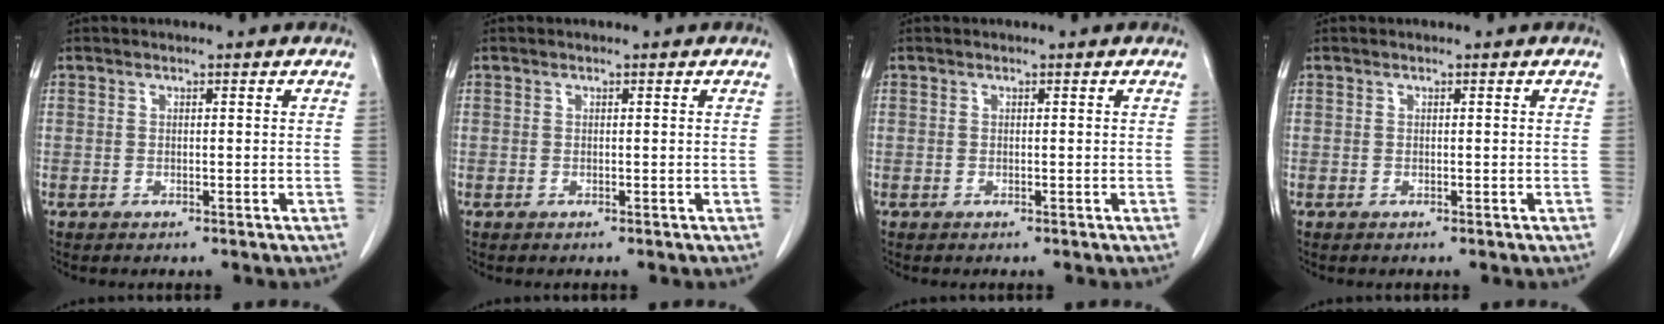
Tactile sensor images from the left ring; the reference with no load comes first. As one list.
[{"total": 0.0}, {"total": 0.0}, {"total": 0.0}]